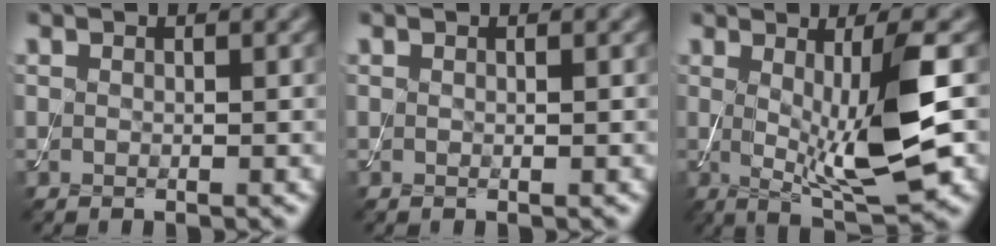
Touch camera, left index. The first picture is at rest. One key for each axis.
{"total": 0.0}
{"total": 7.7, "fx": 0.1, "fy": 1.6, "fz": 7.5, "tx": -0.120, "ty": -0.014, "tz": 0.011}